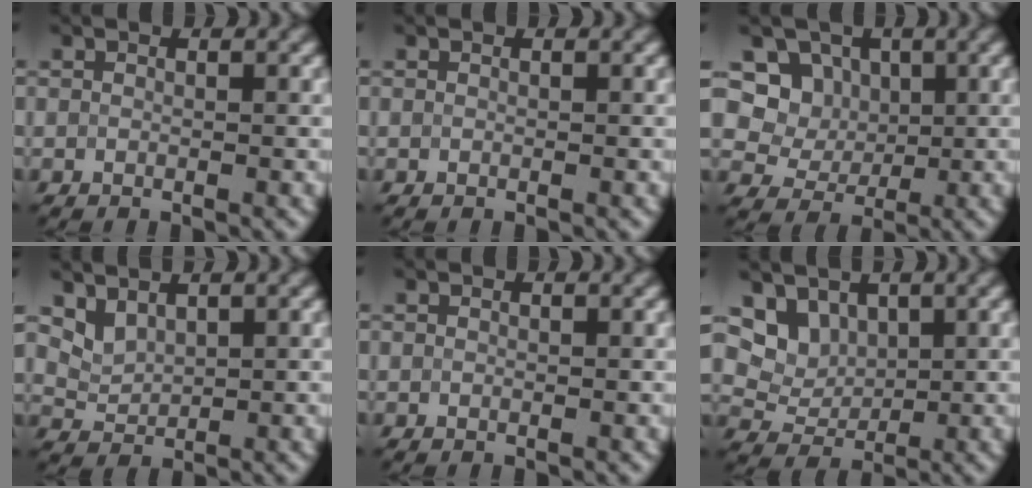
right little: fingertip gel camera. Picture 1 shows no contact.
{"total": 0.0}
{"total": 4.4, "force": [1.6, 3.7, 1.7], "torque": [-0.031, -0.011, 0.028]}
{"total": 2.2, "force": [1.8, 1.0, 0.8], "torque": [-0.020, -0.005, 0.043]}
{"total": 0.0}
{"total": 4.6, "force": [2.7, 3.2, 2.1], "torque": [-0.054, -0.008, 0.069]}